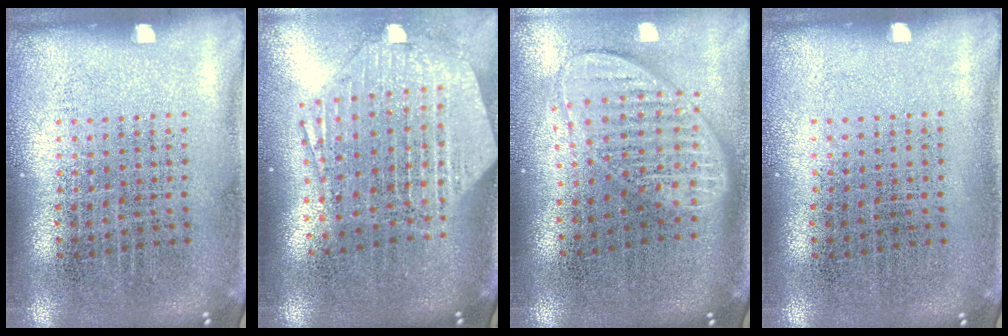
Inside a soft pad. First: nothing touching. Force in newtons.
{"total": 2.8, "press": 2.2, "slide": 1.7}
{"total": 1.9, "press": 1.5, "slide": 1.1}
{"total": 0.0}